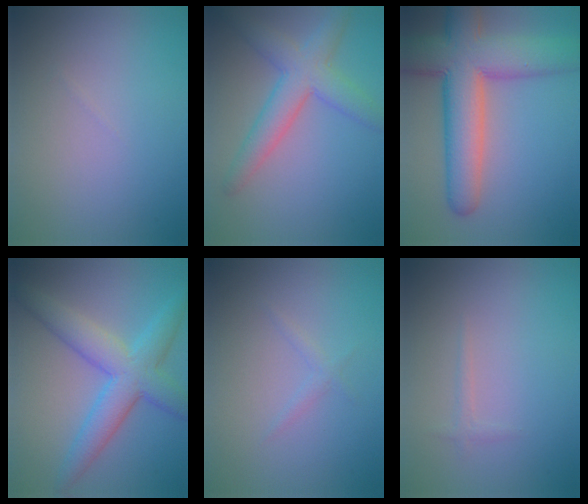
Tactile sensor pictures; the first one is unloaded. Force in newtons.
{"total": 4.9, "press": 4.9, "slide": 0.2}
{"total": 10.5, "press": 10.5, "slide": 0.3}
{"total": 6.1, "press": 6.1, "slide": 0.1}
{"total": 0.9, "press": 0.9, "slide": 0.1}
{"total": 0.7, "press": 0.7, "slide": 0.1}